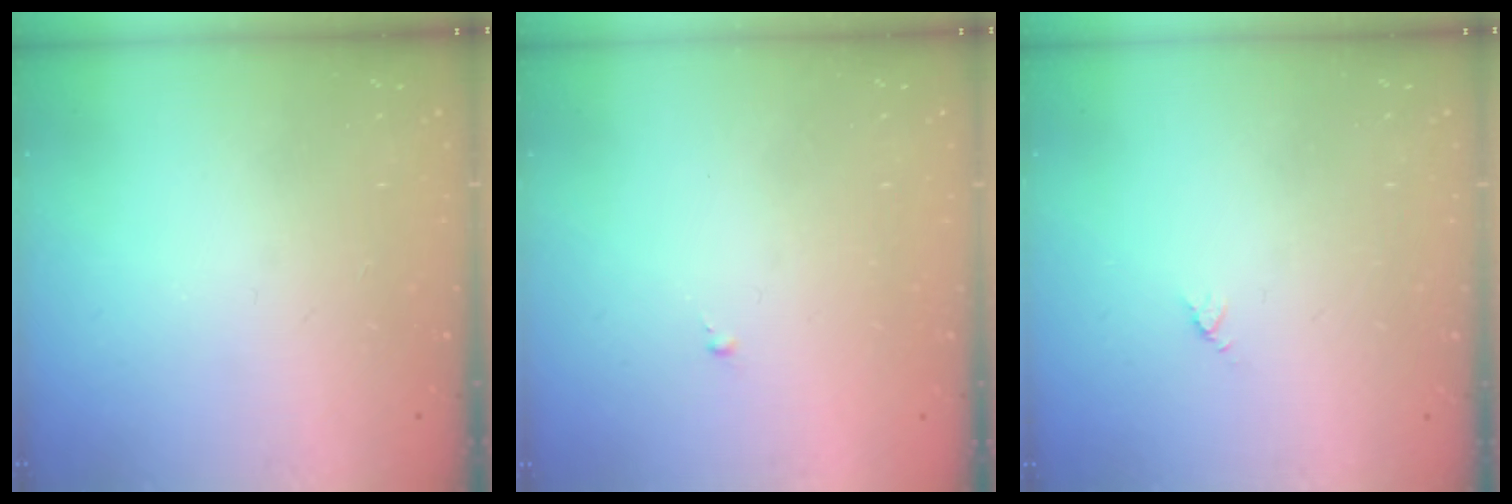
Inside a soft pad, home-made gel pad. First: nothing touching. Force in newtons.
{"total": 0.0}
{"total": 2.9, "press": 2.9, "slide": 0.3}